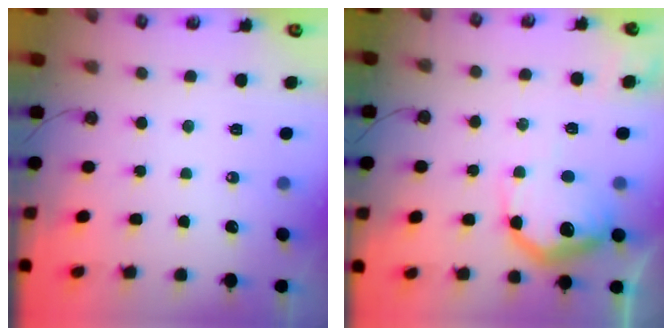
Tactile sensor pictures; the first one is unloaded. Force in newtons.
{"total": 18.4, "press": 18.3, "slide": 1.3}